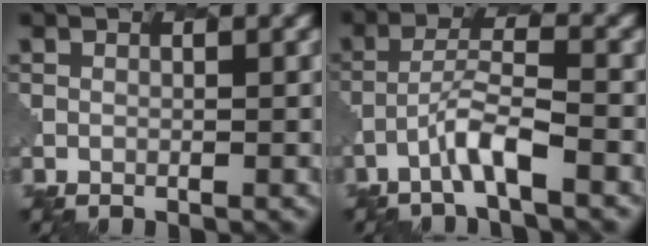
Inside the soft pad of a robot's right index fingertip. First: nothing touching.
{"total": 3.3, "force": [-1.9, 0.3, 2.7], "torque": [-0.053, 0.013, -0.042]}